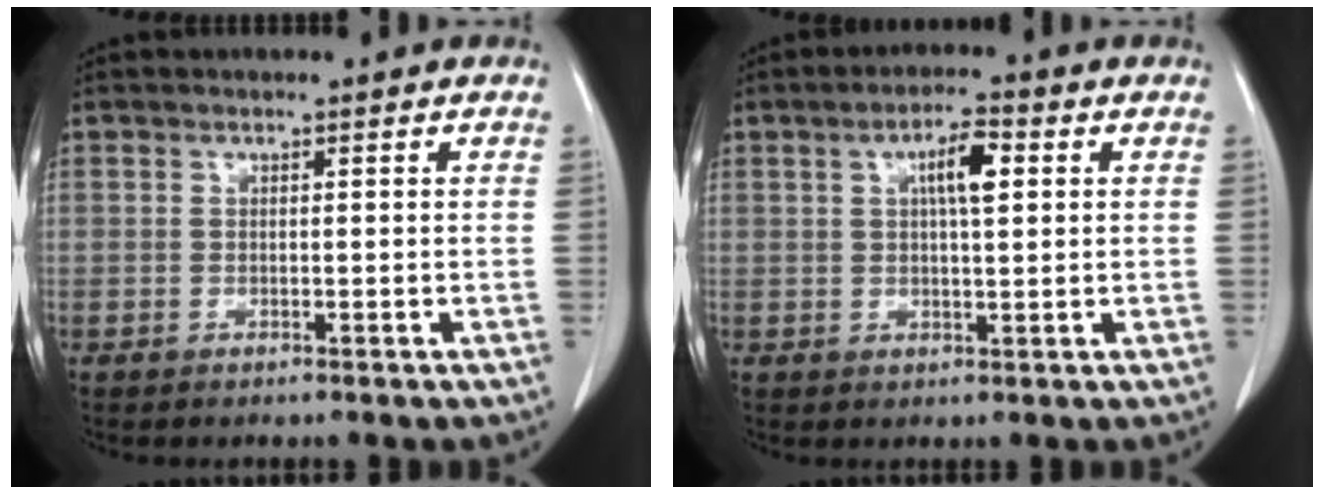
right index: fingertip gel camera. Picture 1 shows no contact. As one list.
[{"total": 5.5, "force": [1.7, 1.3, 5.1], "torque": [-0.089, 0.007, 0.026]}]